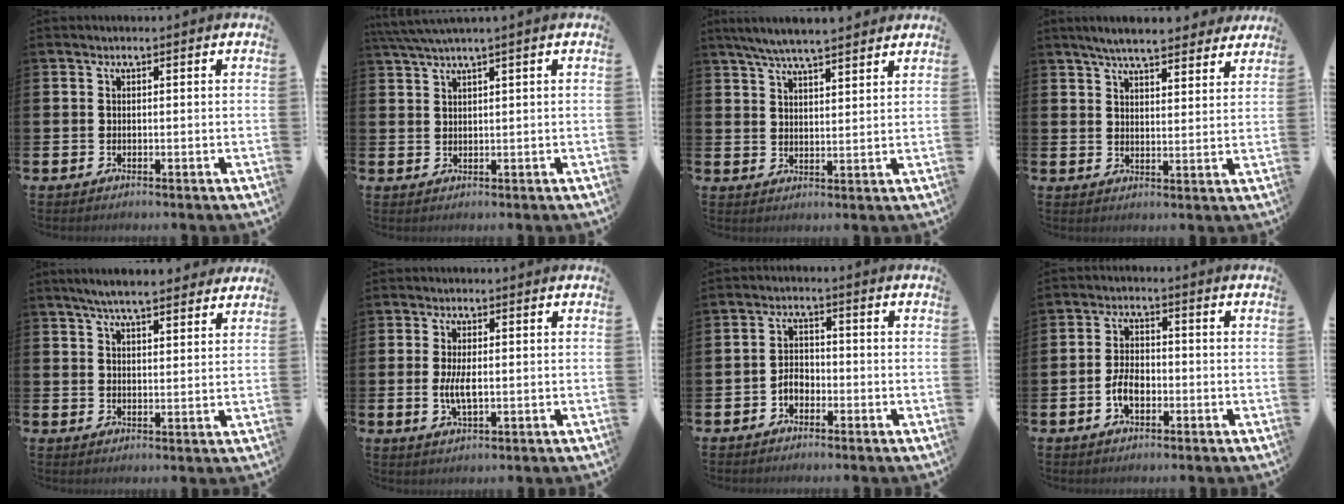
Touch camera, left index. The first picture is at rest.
{"total": 2.8, "force": [2.2, -0.4, 1.7], "torque": [-0.039, 0.000, 0.041]}
{"total": 6.1, "force": [5.8, 0.4, 1.9], "torque": [-0.055, -0.020, 0.105]}
{"total": 6.5, "force": [6.1, 1.0, 1.9], "torque": [-0.040, -0.030, 0.107]}
{"total": 5.8, "force": [5.5, 0.8, 1.8], "torque": [-0.044, -0.019, 0.098]}
{"total": 3.6, "force": [0.1, 1.4, 3.3], "torque": [-0.057, 0.001, -0.002]}
{"total": 2.3, "force": [-1.4, 1.6, 1.1], "torque": [-0.017, 0.005, -0.031]}
{"total": 4.0, "force": [-1.3, 2.3, 3.0], "torque": [-0.047, 0.005, -0.025]}